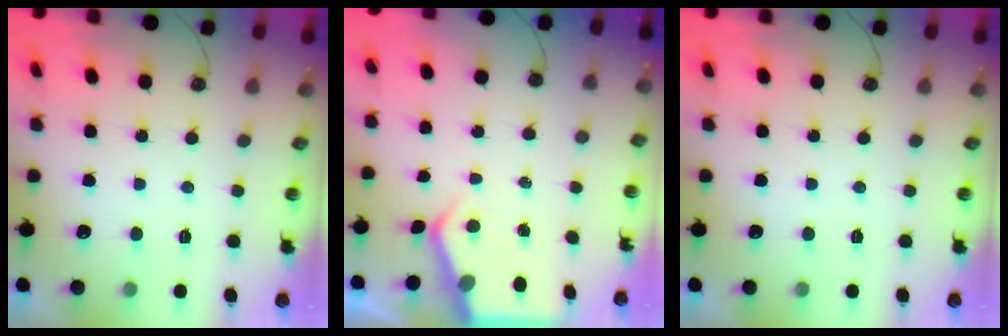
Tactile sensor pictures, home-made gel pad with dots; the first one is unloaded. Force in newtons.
{"total": 4.3, "press": 4.2, "slide": 0.6}
{"total": 0.0}